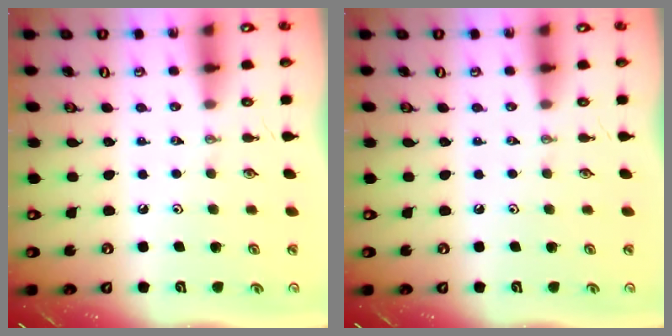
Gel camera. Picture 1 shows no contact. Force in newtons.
{"total": 0.0}